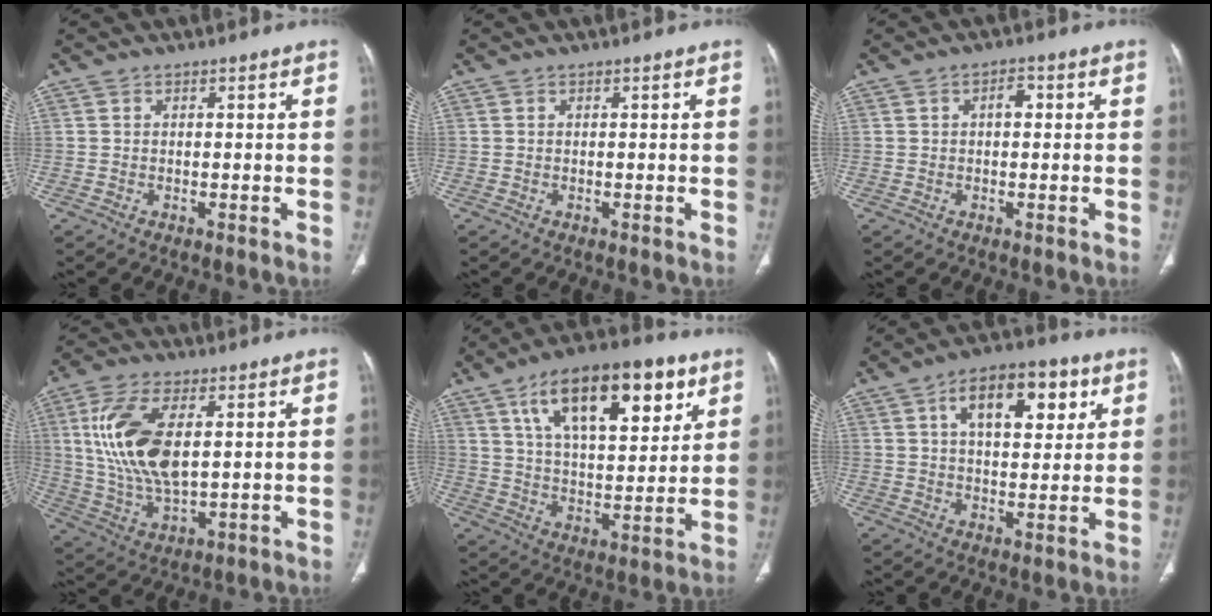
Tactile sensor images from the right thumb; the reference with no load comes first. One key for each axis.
{"total": 0.0}
{"total": 2.3, "fx": 0.3, "fy": 1.3, "fz": 1.8, "tx": -0.026, "ty": 0.009, "tz": 0.002}
{"total": 15.3, "fx": 3.1, "fy": 7.2, "fz": 13.1, "tx": -0.266, "ty": -0.015, "tz": 0.066}
{"total": 21.8, "fx": 10.5, "fy": 9.5, "fz": 16.5, "tx": -0.226, "ty": -0.028, "tz": 0.176}
{"total": 14.1, "fx": 5.5, "fy": 7.2, "fz": 10.8, "tx": -0.122, "ty": -0.007, "tz": 0.082}